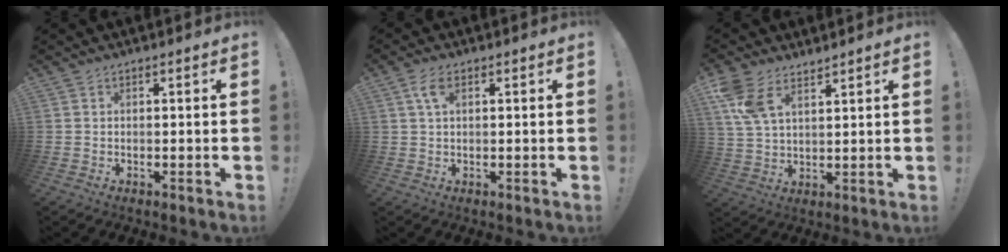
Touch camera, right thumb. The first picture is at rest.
{"total": 4.4, "force": [1.7, 2.1, 3.5], "torque": [-0.065, 0.003, 0.028]}
{"total": 8.4, "force": [5.8, 3.6, 4.8], "torque": [-0.098, -0.021, 0.114]}